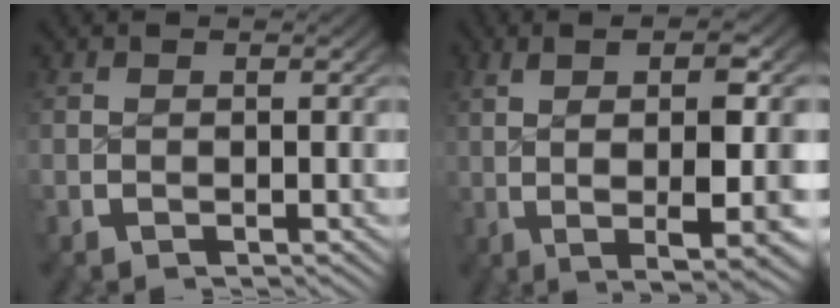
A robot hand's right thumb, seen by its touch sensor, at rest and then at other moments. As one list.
[{"total": 11.5, "force": [0.5, 4.0, 10.8], "torque": [-0.156, -0.003, 0.018]}]